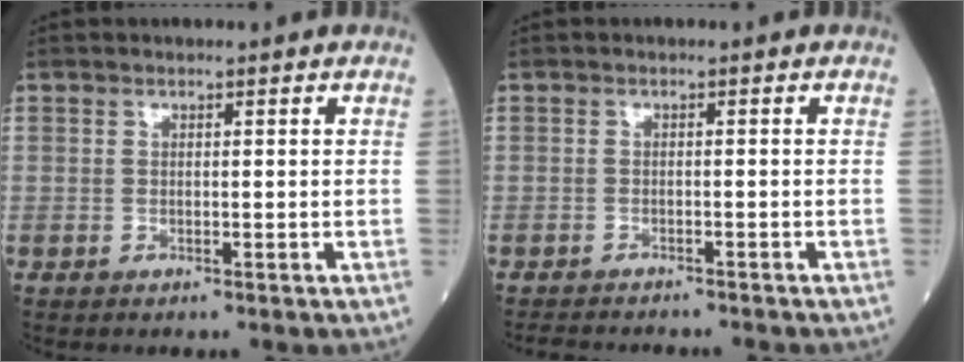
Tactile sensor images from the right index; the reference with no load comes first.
{"total": 7.0, "force": [-6.5, 1.2, 2.3], "torque": [-0.029, -0.007, -0.092]}